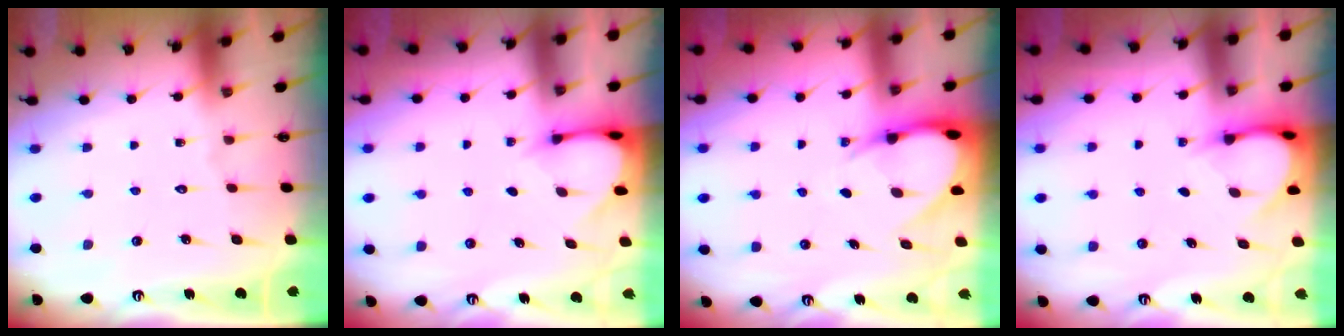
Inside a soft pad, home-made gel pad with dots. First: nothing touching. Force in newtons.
{"total": 3.1, "press": 3.1, "slide": 0.2}
{"total": 6.0, "press": 6.0, "slide": 0.6}
{"total": 4.2, "press": 4.2, "slide": 0.1}